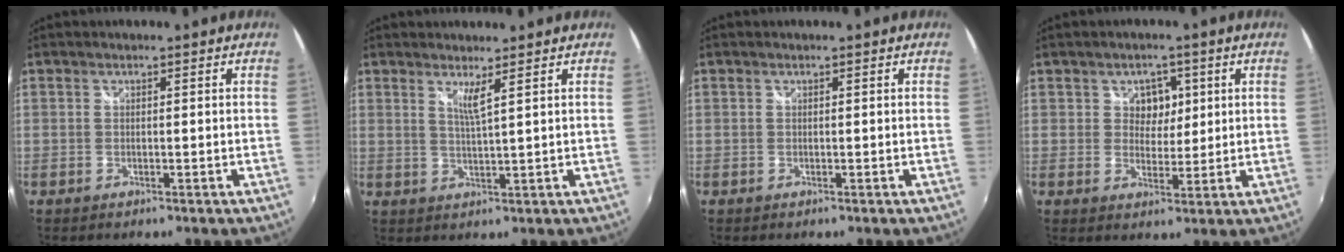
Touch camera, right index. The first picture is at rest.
{"total": 2.7, "force": [1.7, -0.5, 2.0], "torque": [-0.041, -0.011, 0.026]}
{"total": 0.0}
{"total": 4.4, "force": [1.4, 3.7, 1.9], "torque": [-0.022, 0.006, 0.022]}